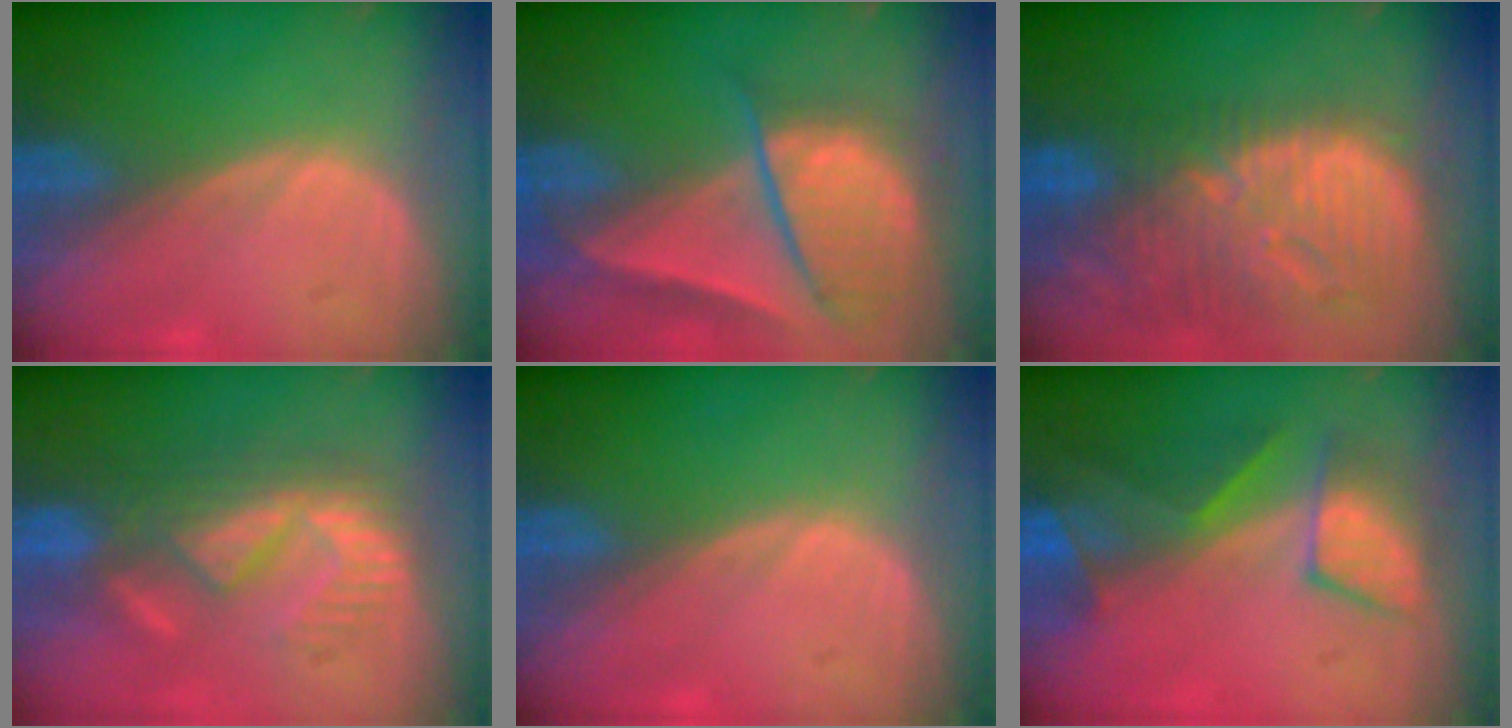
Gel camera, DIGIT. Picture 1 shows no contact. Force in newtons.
{"total": 9.3, "press": 8.1, "slide": 4.7}
{"total": 13.2, "press": 11.5, "slide": 6.5}
{"total": 8.5, "press": 8.3, "slide": 1.8}
{"total": 0.0}
{"total": 7.8, "press": 7.6, "slide": 1.9}